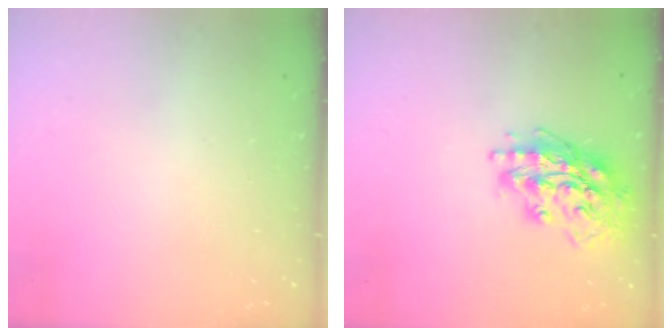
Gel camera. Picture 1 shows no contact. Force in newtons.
{"total": 17.5, "press": 17.5, "slide": 0.9}